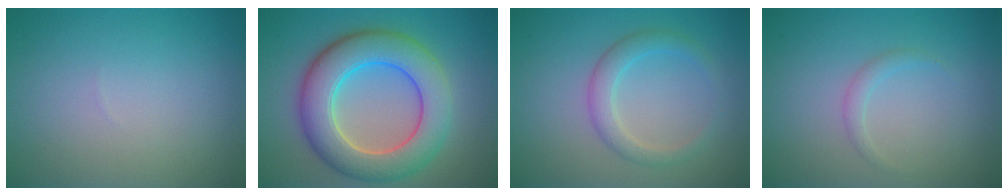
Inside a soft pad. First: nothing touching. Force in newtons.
{"total": 9.0, "press": 9.0, "slide": 0.5}
{"total": 2.5, "press": 2.5, "slide": 0.1}
{"total": 1.0, "press": 1.0, "slide": 0.1}